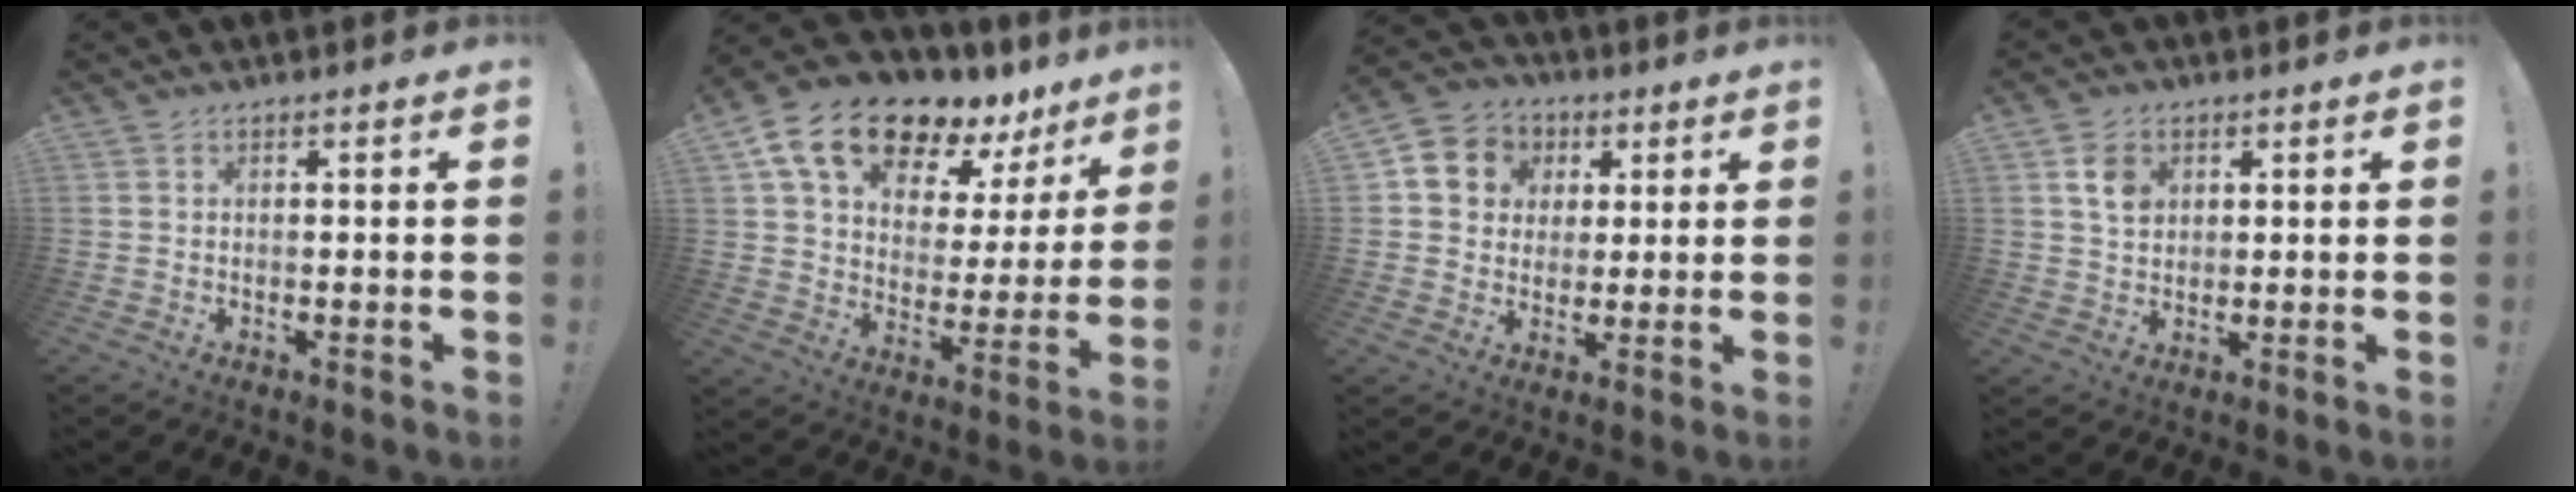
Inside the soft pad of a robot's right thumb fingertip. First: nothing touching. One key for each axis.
{"total": 17.3, "fx": 12.5, "fy": 8.2, "fz": 8.8, "tx": -0.152, "ty": -0.087, "tz": 0.223}
{"total": 9.4, "fx": 2.2, "fy": 8.7, "fz": 2.7, "tx": -0.039, "ty": 0.001, "tz": 0.049}
{"total": 6.4, "fx": 2.4, "fy": 5.0, "fz": 3.4, "tx": -0.042, "ty": 0.000, "tz": 0.043}